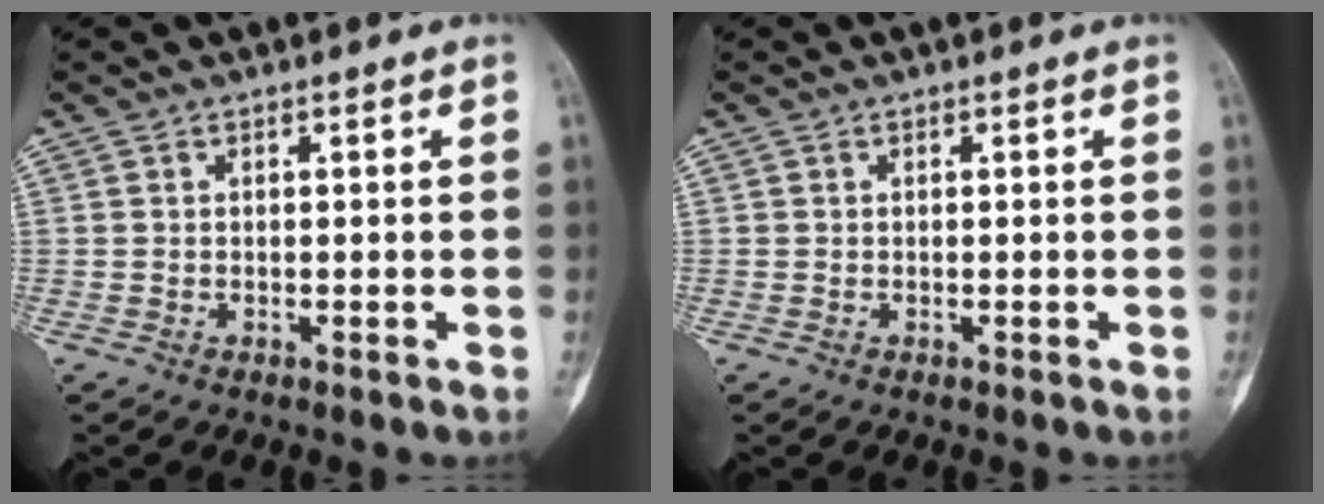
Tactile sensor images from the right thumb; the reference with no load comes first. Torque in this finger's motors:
{"motor_torque": [0.27, 0.32, -0.07, -0.14, 0.03]}